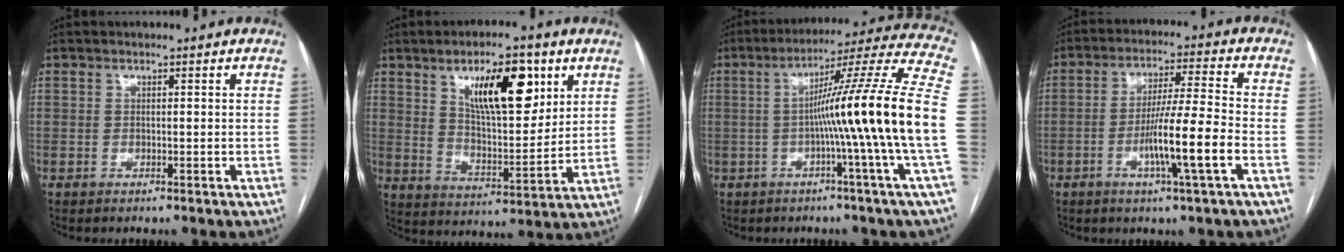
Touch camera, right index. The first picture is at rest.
{"total": 13.7, "force": [6.6, 4.5, 11.1], "torque": [-0.180, 0.005, 0.116]}
{"total": 20.0, "force": [-2.4, -3.1, 19.6], "torque": [-0.262, 0.007, -0.058]}
{"total": 10.2, "force": [-3.3, -0.8, 9.6], "torque": [-0.173, -0.005, -0.062]}